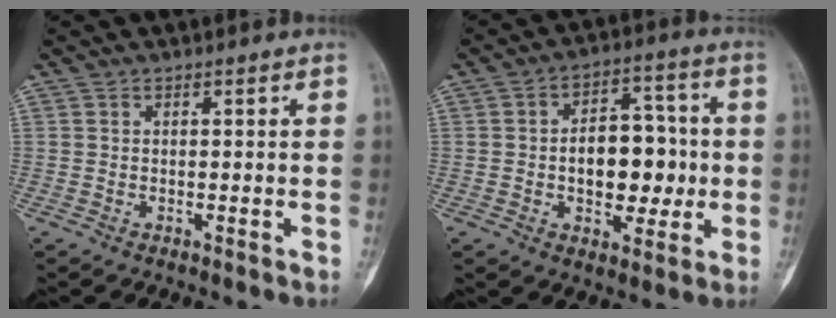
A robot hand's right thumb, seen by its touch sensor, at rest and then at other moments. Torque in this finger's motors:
{"motor_torque": [1.67, 1.68, 0.65, -0.59, 0.03]}